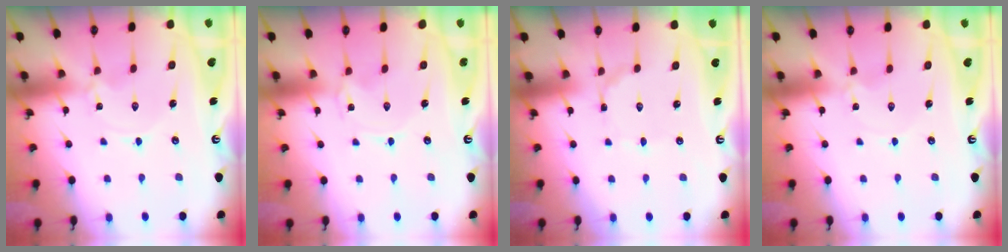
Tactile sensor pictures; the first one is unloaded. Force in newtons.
{"total": 0.0}
{"total": 1.6, "press": 1.6, "slide": 0.1}
{"total": 0.9, "press": 0.9, "slide": 0.1}